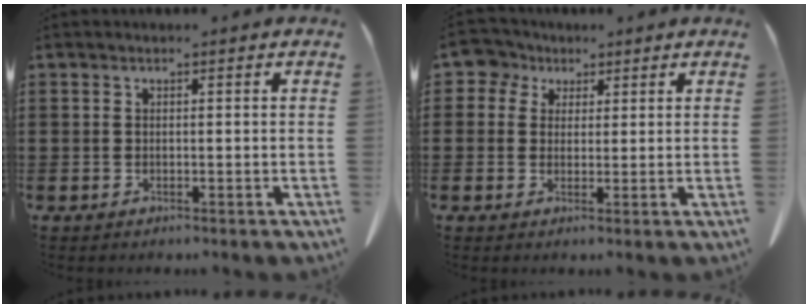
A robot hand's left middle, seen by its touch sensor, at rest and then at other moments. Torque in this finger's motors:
{"motor_torque": [-0.05, 0.08, 0.00, 0.00]}